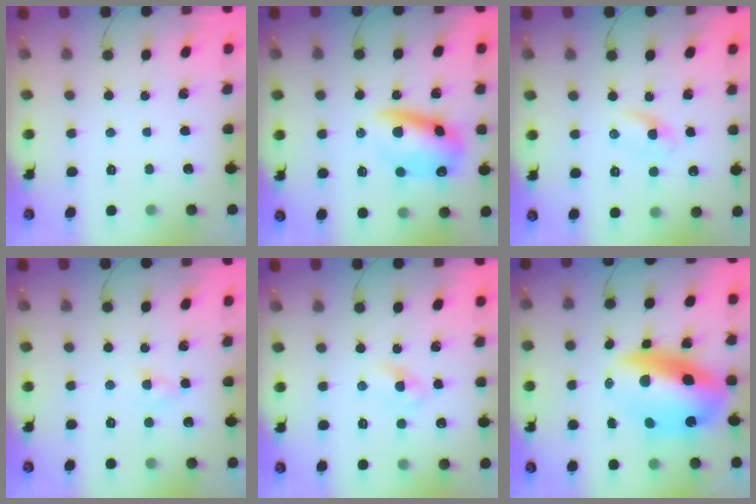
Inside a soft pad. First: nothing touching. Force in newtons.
{"total": 12.1, "press": 11.7, "slide": 3.0}
{"total": 2.9, "press": 2.6, "slide": 1.3}
{"total": 1.9, "press": 1.7, "slide": 0.9}
{"total": 2.7, "press": 2.5, "slide": 1.1}
{"total": 17.6, "press": 17.1, "slide": 4.3}